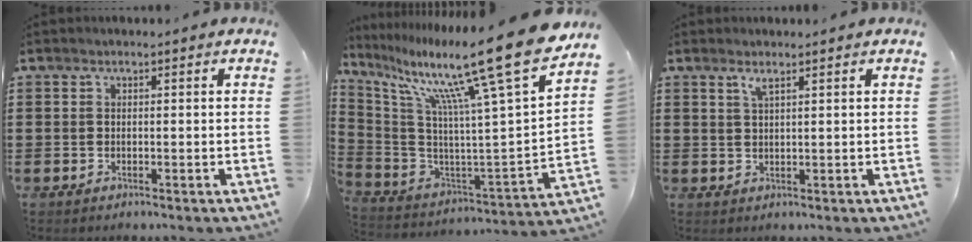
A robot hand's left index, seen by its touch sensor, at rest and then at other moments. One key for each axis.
{"total": 18.1, "fx": 12.8, "fy": 0.0, "fz": 12.8, "tx": -0.243, "ty": -0.099, "tz": 0.191}
{"total": 1.9, "fx": 1.3, "fy": 0.2, "fz": 1.4, "tx": -0.030, "ty": 0.001, "tz": 0.022}